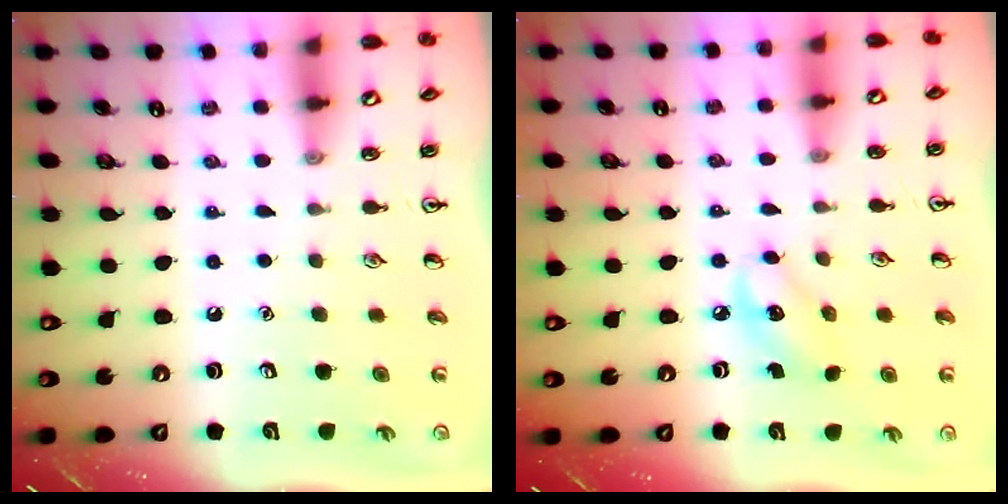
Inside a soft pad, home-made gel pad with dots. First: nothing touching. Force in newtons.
{"total": 5.4, "press": 5.3, "slide": 0.8}